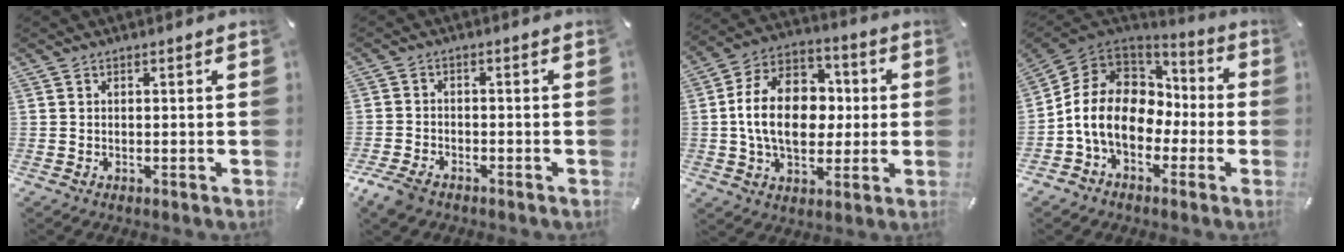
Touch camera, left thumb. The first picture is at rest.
{"total": 4.5, "force": [-3.2, 2.5, 1.9], "torque": [-0.054, 0.010, -0.065]}
{"total": 17.2, "force": [-0.2, 12.5, 11.8], "torque": [-0.225, 0.012, -0.006]}
{"total": 13.3, "force": [-2.7, 10.6, 7.5], "torque": [-0.177, 0.022, -0.048]}